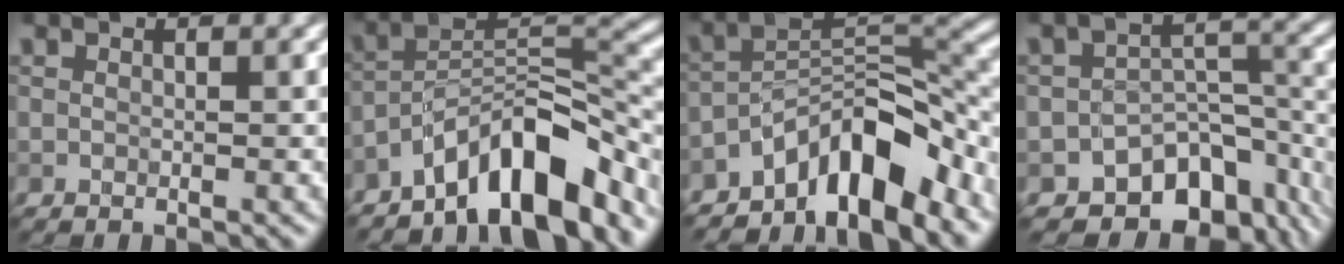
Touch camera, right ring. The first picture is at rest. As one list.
[{"total": 10.1, "force": [-7.0, 3.3, 6.5], "torque": [-0.089, 0.013, -0.134]}, {"total": 8.9, "force": [-6.3, 2.8, 5.6], "torque": [-0.073, 0.011, -0.119]}, {"total": 9.0, "force": [-5.9, 5.5, 4.2], "torque": [-0.041, -0.018, -0.085]}]